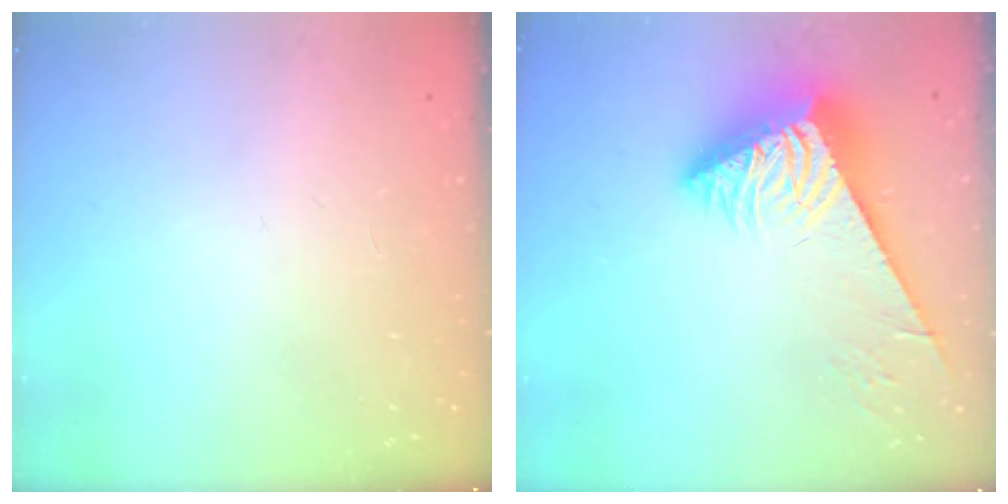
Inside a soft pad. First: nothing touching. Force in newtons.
{"total": 7.9, "press": 7.8, "slide": 1.0}